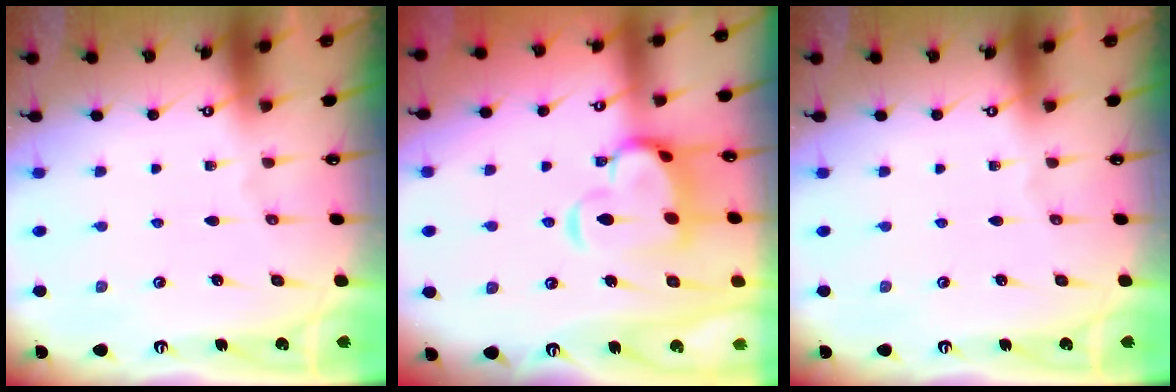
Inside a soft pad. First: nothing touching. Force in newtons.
{"total": 8.3, "press": 8.1, "slide": 1.6}
{"total": 0.0}